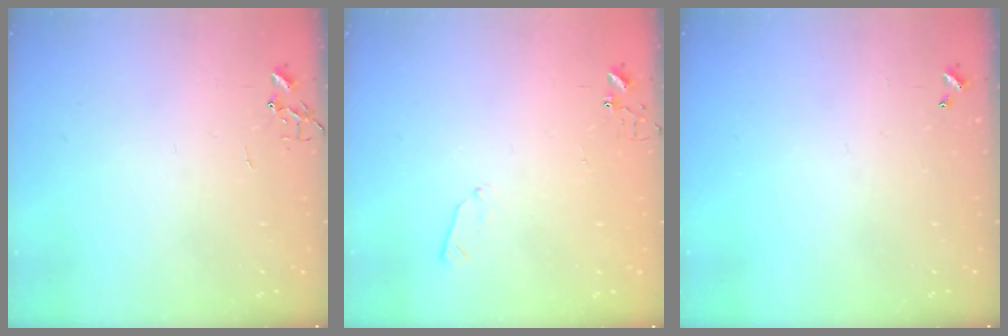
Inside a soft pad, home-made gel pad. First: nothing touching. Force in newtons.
{"total": 3.7, "press": 3.6, "slide": 0.5}
{"total": 0.0}